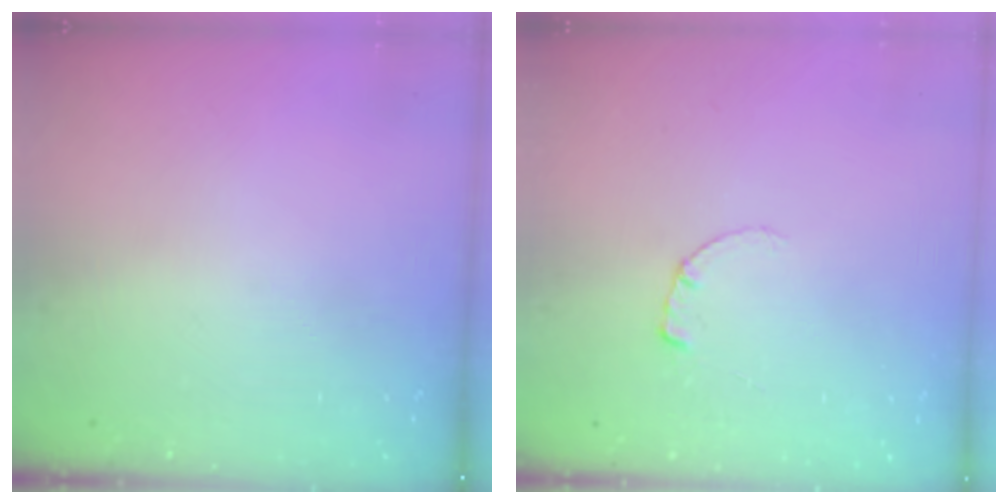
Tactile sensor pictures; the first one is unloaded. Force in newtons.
{"total": 0.6, "press": 0.5, "slide": 0.2}